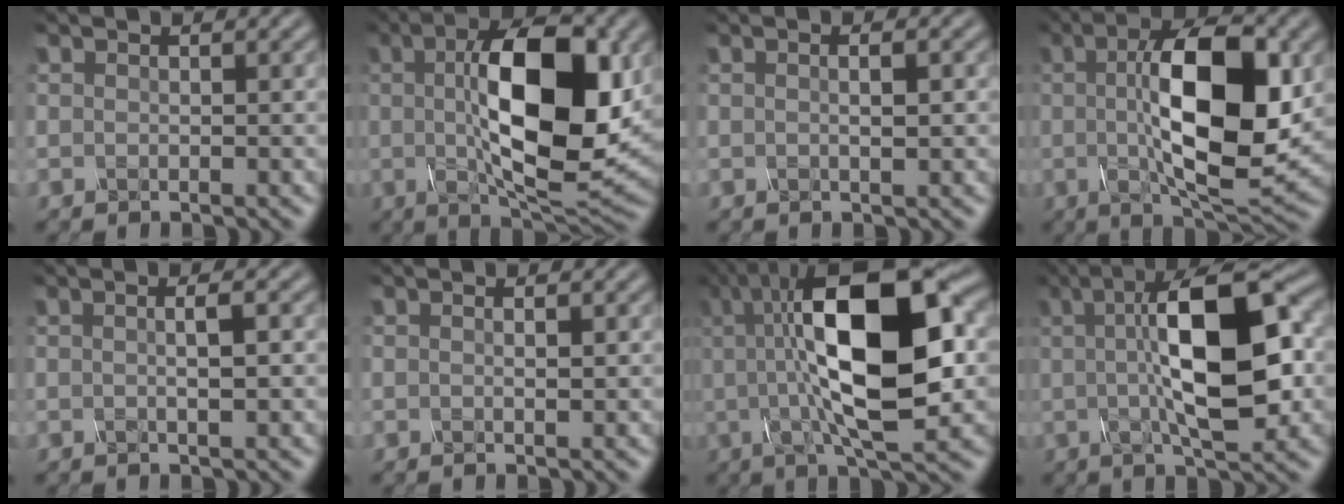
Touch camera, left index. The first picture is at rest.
{"total": 13.5, "force": [1.4, 5.0, 12.5], "torque": [-0.188, 0.004, 0.023]}
{"total": 2.0, "force": [0.3, 0.6, 1.9], "torque": [-0.017, 0.000, -0.003]}
{"total": 12.3, "force": [1.0, 4.2, 11.5], "torque": [-0.178, 0.003, 0.016]}
{"total": 2.8, "force": [0.4, 1.0, 2.6], "torque": [-0.013, 0.008, -0.012]}
{"total": 0.9, "force": [0.1, 0.1, 0.9], "torque": [-0.016, 0.001, 0.002]}
{"total": 14.5, "force": [2.1, 4.8, 13.5], "torque": [-0.216, 0.014, 0.027]}
{"total": 11.8, "force": [1.3, 3.5, 11.2], "torque": [-0.169, 0.014, 0.017]}